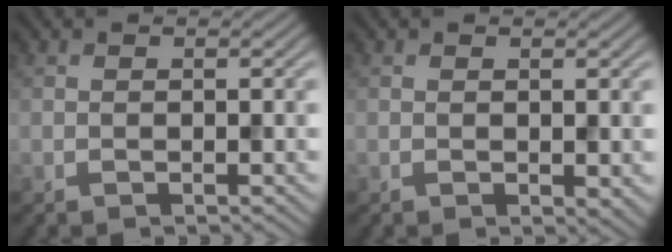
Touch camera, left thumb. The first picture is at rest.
{"total": 1.0, "force": [0.0, 0.6, 0.8], "torque": [-0.010, -0.002, 0.004]}